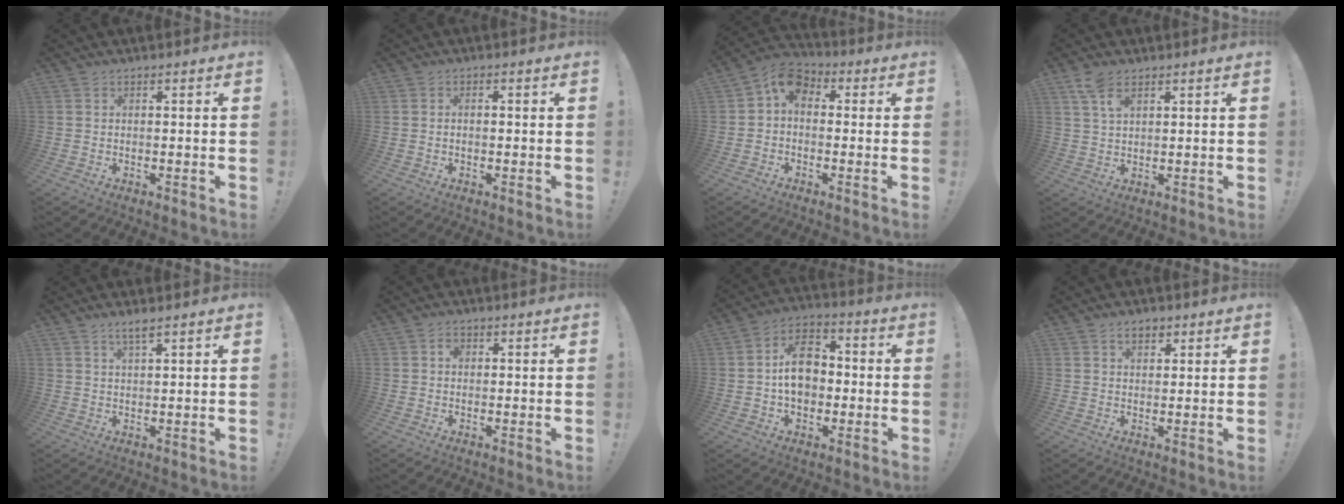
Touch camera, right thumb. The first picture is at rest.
{"total": 1.0, "force": [-0.6, 0.4, 0.7], "torque": [-0.014, 0.002, -0.010]}
{"total": 7.1, "force": [0.7, 5.1, 4.9], "torque": [-0.089, 0.016, 0.020]}
{"total": 5.4, "force": [3.3, 2.2, 3.7], "torque": [-0.065, -0.012, 0.060]}
{"total": 3.0, "force": [2.1, 0.2, 2.1], "torque": [-0.043, -0.004, 0.037]}
{"total": 1.6, "force": [0.1, 1.3, 0.8], "torque": [-0.006, 0.003, -0.002]}
{"total": 12.1, "force": [-0.3, 9.1, 8.0], "torque": [-0.118, 0.012, -0.004]}
{"total": 3.6, "force": [2.0, 2.2, 2.0], "torque": [-0.031, -0.001, 0.035]}